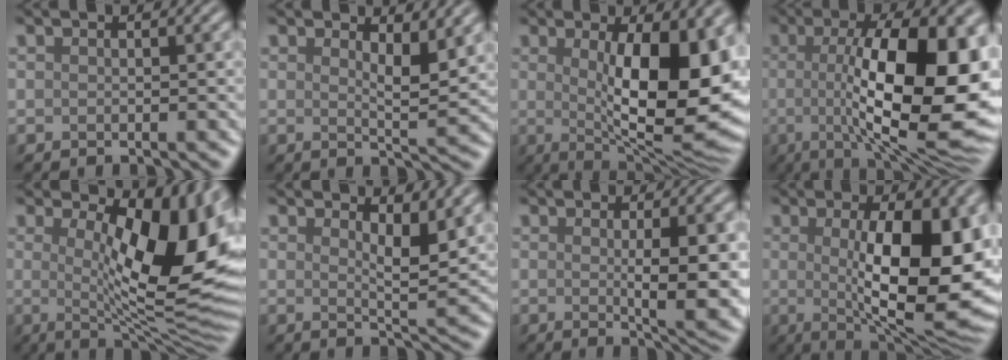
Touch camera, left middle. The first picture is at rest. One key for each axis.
{"total": 3.3, "fx": 1.7, "fy": 0.9, "fz": 2.7, "tx": -0.041, "ty": -0.008, "tz": 0.027}
{"total": 13.1, "fx": 0.8, "fy": 4.5, "fz": 12.3, "tx": -0.151, "ty": -0.008, "tz": 0.012}
{"total": 14.5, "fx": 0.0, "fy": 4.5, "fz": 13.8, "tx": -0.189, "ty": -0.007, "tz": -0.004}
{"total": 13.4, "fx": 2.3, "fy": 4.7, "fz": 12.4, "tx": -0.153, "ty": -0.008, "tz": 0.033}
{"total": 3.7, "fx": 1.8, "fy": 1.0, "fz": 3.1, "tx": -0.047, "ty": -0.010, "tz": 0.029}
{"total": 6.1, "fx": 0.0, "fy": 1.3, "fz": 5.9, "tx": -0.086, "ty": -0.008, "tz": 0.006}
{"total": 13.1, "fx": 0.3, "fy": 4.3, "fz": 12.4, "tx": -0.162, "ty": -0.011, "tz": 0.007}